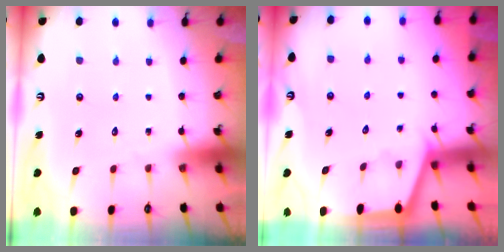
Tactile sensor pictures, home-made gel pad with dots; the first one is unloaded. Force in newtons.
{"total": 1.1, "press": 1.1, "slide": 0.1}